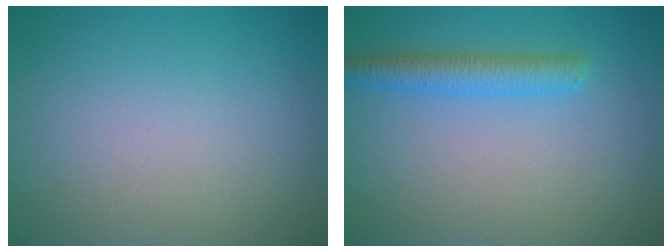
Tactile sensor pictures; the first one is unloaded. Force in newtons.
{"total": 2.9, "press": 2.9, "slide": 0.2}